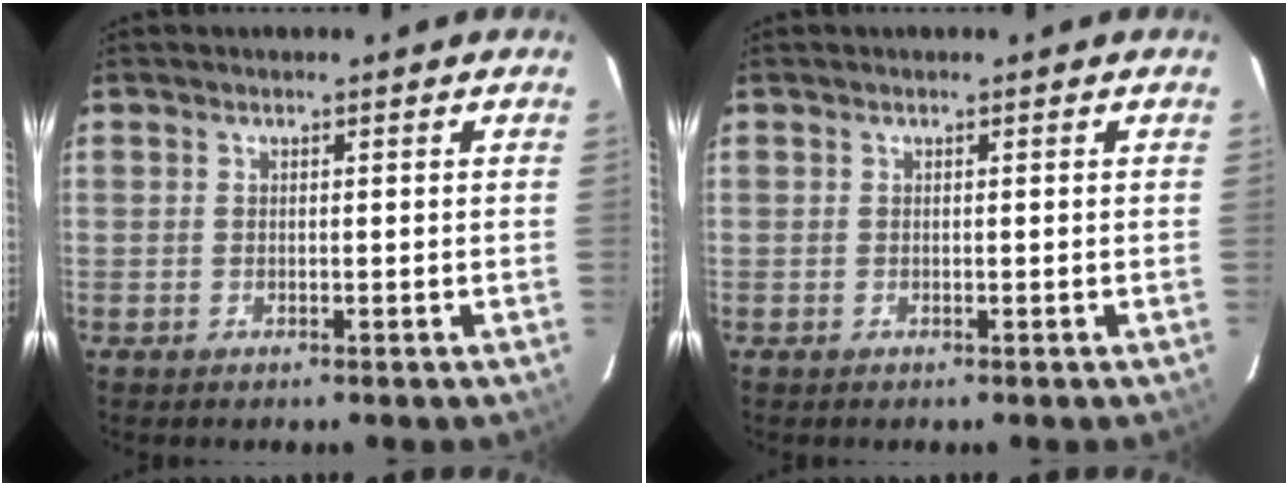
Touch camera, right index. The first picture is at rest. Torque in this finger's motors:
{"motor_torque": [0.00, 0.00, 0.00, 0.00]}